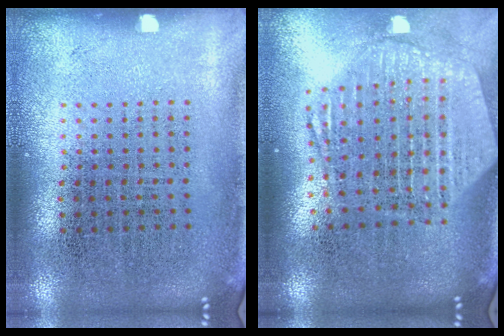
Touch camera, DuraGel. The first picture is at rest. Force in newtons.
{"total": 2.6, "press": 2.1, "slide": 1.5}